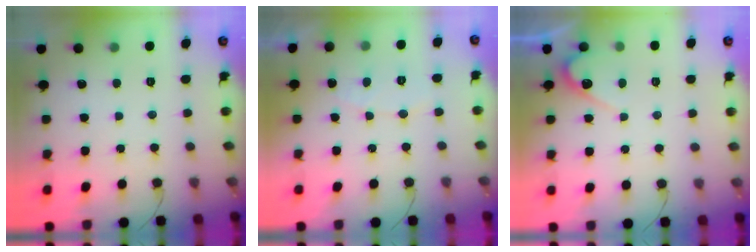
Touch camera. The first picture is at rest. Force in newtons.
{"total": 4.6, "press": 4.6, "slide": 0.3}
{"total": 5.1, "press": 5.0, "slide": 0.4}